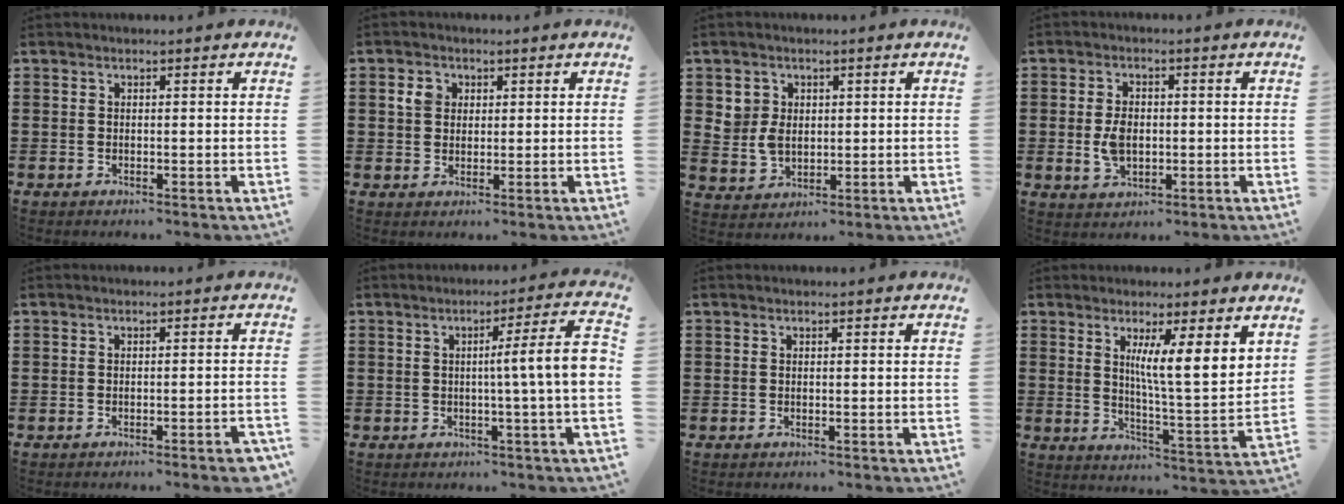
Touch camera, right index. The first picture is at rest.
{"total": 2.9, "force": [1.0, 2.3, 1.3], "torque": [-0.035, 0.011, 0.017]}
{"total": 3.9, "force": [1.0, 3.5, 1.5], "torque": [-0.042, 0.010, 0.019]}
{"total": 4.4, "force": [-0.4, 2.8, 3.4], "torque": [-0.067, 0.000, -0.011]}
{"total": 1.6, "force": [-1.2, 0.0, 1.1], "torque": [-0.017, 0.001, -0.022]}
{"total": 8.3, "force": [0.1, -0.1, 8.3], "torque": [-0.131, -0.014, -0.005]}
{"total": 0.0}
{"total": 7.0, "force": [3.9, 0.3, 5.9], "torque": [-0.100, -0.031, 0.059]}